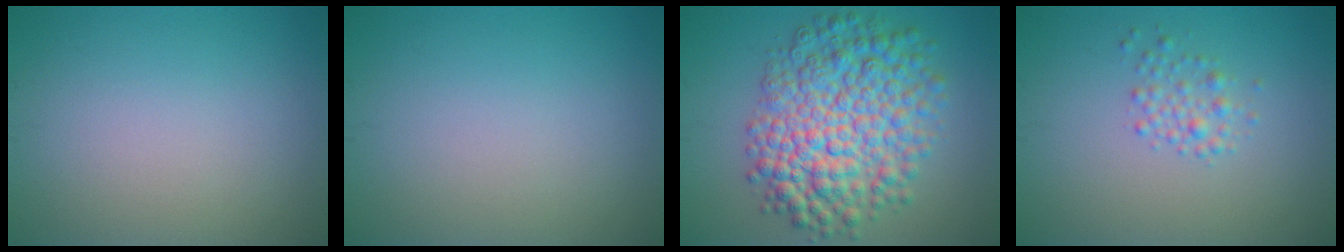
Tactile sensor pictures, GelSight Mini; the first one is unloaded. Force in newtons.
{"total": 0.0}
{"total": 9.4, "press": 9.4, "slide": 0.2}
{"total": 1.7, "press": 1.7, "slide": 0.1}